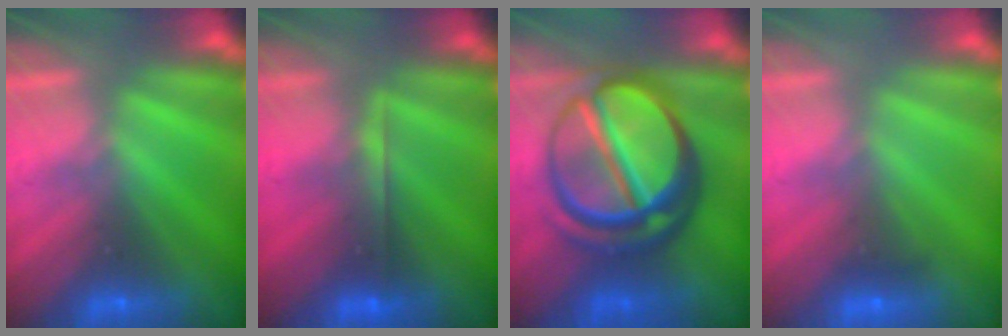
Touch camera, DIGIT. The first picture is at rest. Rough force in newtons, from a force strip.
{"total": 2.6}
{"total": 9.7}
{"total": 1.8}